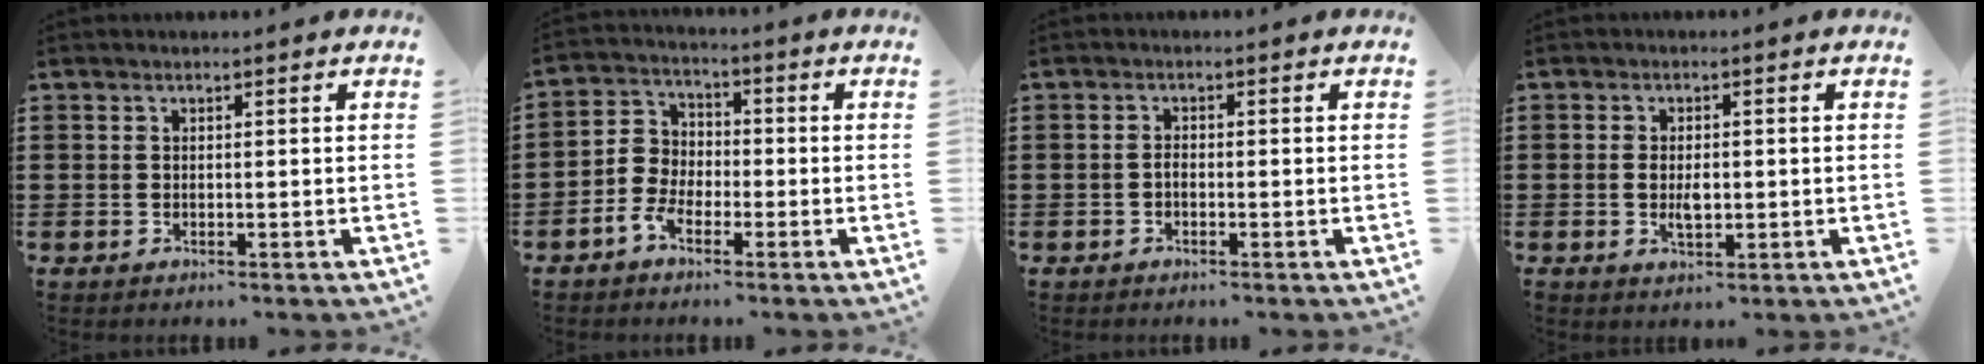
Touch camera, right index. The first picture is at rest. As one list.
[{"total": 4.6, "force": [-2.4, 3.5, 1.9], "torque": [-0.063, 0.009, -0.053]}, {"total": 1.0, "force": [-0.5, 0.4, 0.7], "torque": [-0.016, -0.002, -0.010]}, {"total": 2.8, "force": [-0.2, 1.4, 2.4], "torque": [-0.047, 0.002, -0.004]}]